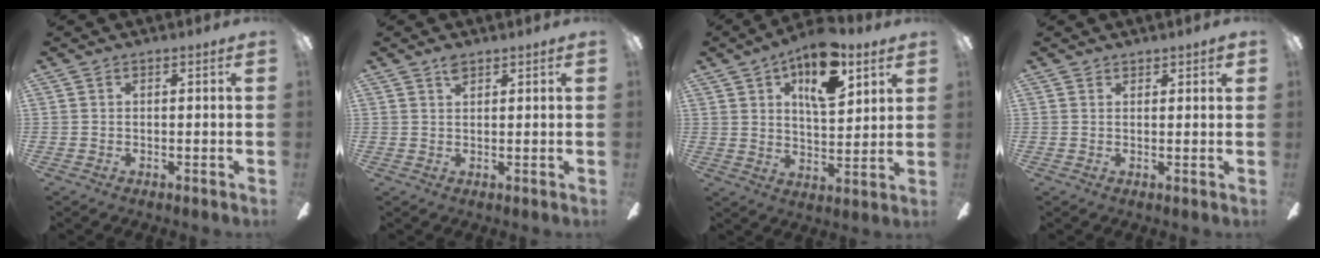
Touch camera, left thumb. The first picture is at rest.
{"total": 2.2, "force": [1.6, 1.0, 1.1], "torque": [-0.017, -0.005, 0.029]}
{"total": 14.8, "force": [8.1, 7.1, 10.2], "torque": [-0.152, -0.022, 0.138]}
{"total": 1.5, "force": [1.2, 0.8, 0.5], "torque": [-0.002, -0.004, 0.022]}